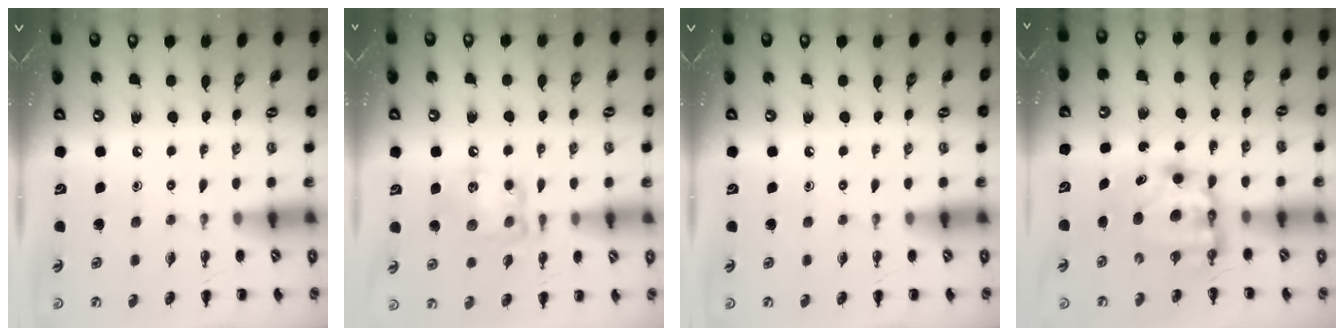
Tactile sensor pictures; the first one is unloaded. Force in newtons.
{"total": 13.8, "press": 13.7, "slide": 1.6}
{"total": 0.0}
{"total": 6.9, "press": 6.6, "slide": 1.9}